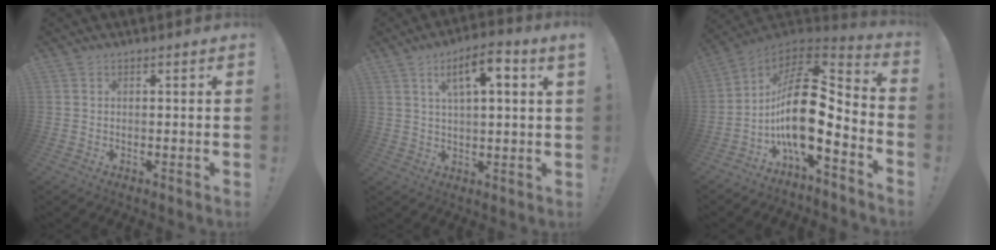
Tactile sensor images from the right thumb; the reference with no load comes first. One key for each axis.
{"total": 8.9, "fx": 3.8, "fy": 2.2, "fz": 7.8, "tx": -0.119, "ty": -0.008, "tz": 0.058}
{"total": 19.9, "fx": -2.3, "fy": 8.9, "fz": 17.7, "tx": -0.336, "ty": 0.010, "tz": -0.035}